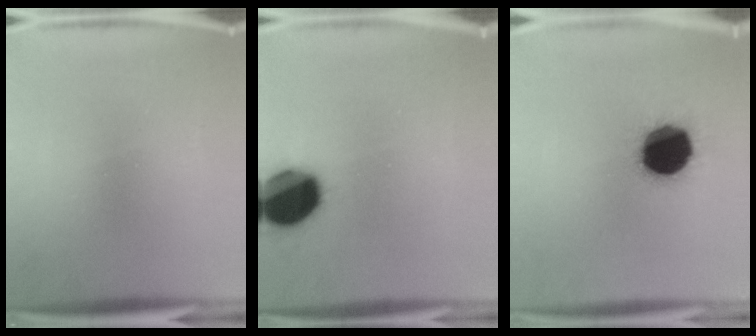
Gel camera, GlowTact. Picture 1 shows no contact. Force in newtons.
{"total": 17.6}
{"total": 19.9}